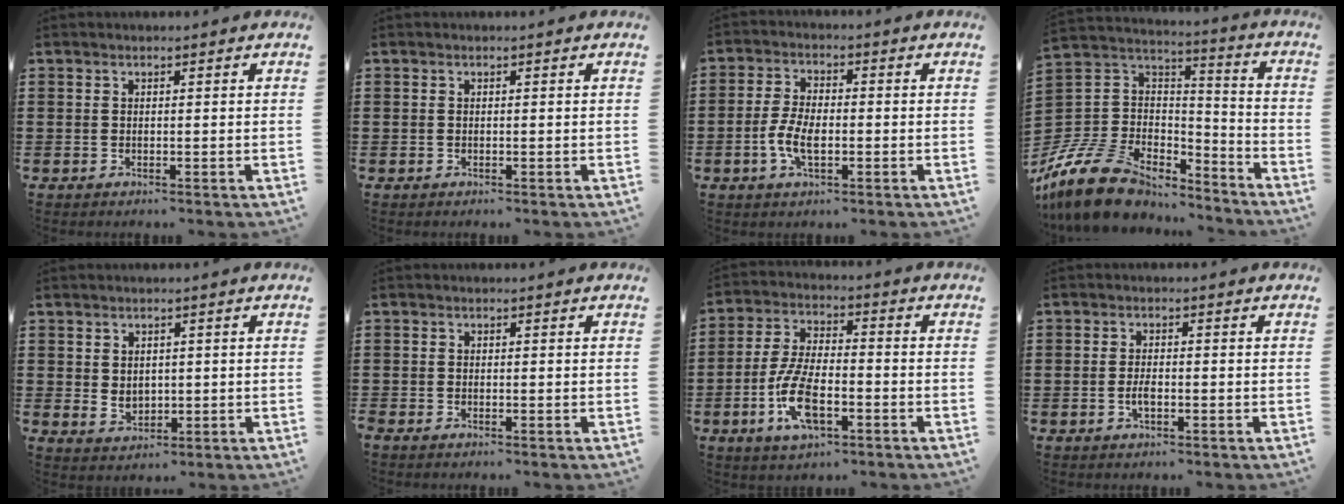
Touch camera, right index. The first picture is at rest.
{"total": 0.0}
{"total": 5.5, "force": [-1.4, 2.6, 4.6], "torque": [-0.108, -0.003, -0.032]}
{"total": 13.3, "force": [-10.1, 6.6, 5.7], "torque": [-0.141, 0.029, -0.189]}
{"total": 2.3, "force": [0.7, 2.0, 0.9], "torque": [-0.022, 0.009, 0.011]}
{"total": 0.5, "force": [-0.5, 0.0, 0.1], "torque": [-0.003, -0.002, -0.009]}
{"total": 9.4, "force": [-3.3, 4.0, 7.8], "torque": [-0.183, -0.009, -0.066]}
{"total": 2.1, "force": [-0.7, 0.7, 1.9], "torque": [-0.035, -0.001, -0.013]}